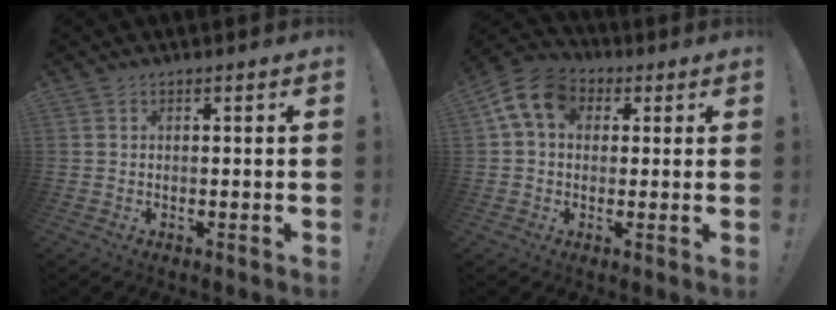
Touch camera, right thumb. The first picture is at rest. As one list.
[{"total": 11.4, "force": [3.3, 8.4, 7.0], "torque": [-0.125, 0.006, 0.067]}]